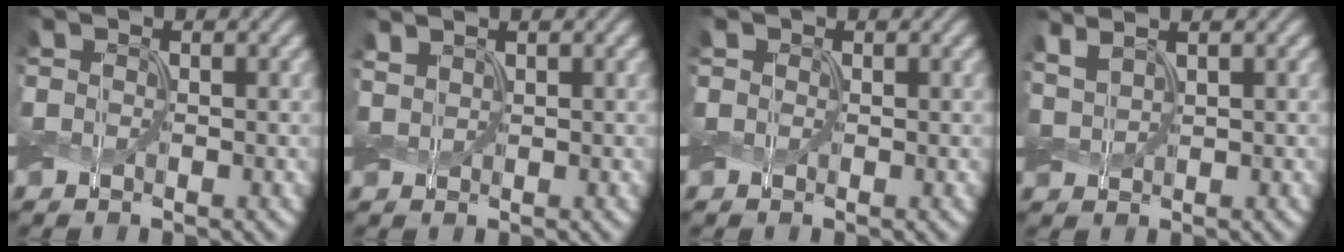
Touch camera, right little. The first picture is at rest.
{"total": 1.1, "force": [0.9, 0.4, 0.4], "torque": [-0.012, 0.005, 0.019]}
{"total": 0.6, "force": [0.3, 0.5, 0.2], "torque": [-0.003, 0.002, 0.004]}
{"total": 2.8, "force": [2.0, 0.9, 1.8], "torque": [-0.053, 0.017, 0.036]}